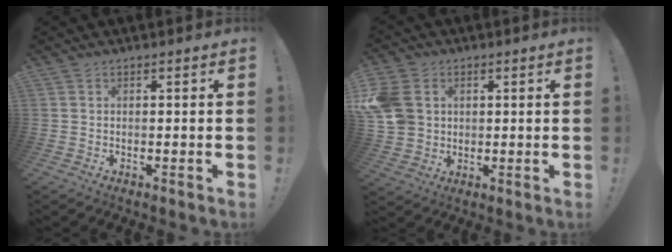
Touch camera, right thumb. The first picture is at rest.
{"total": 11.3, "force": [2.2, 9.6, 5.6], "torque": [-0.117, 0.005, 0.051]}